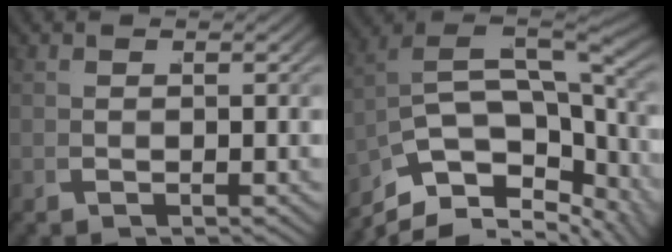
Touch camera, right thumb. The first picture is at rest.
{"total": 13.9, "force": [-2.4, 9.3, 10.0], "torque": [-0.187, -0.034, -0.029]}